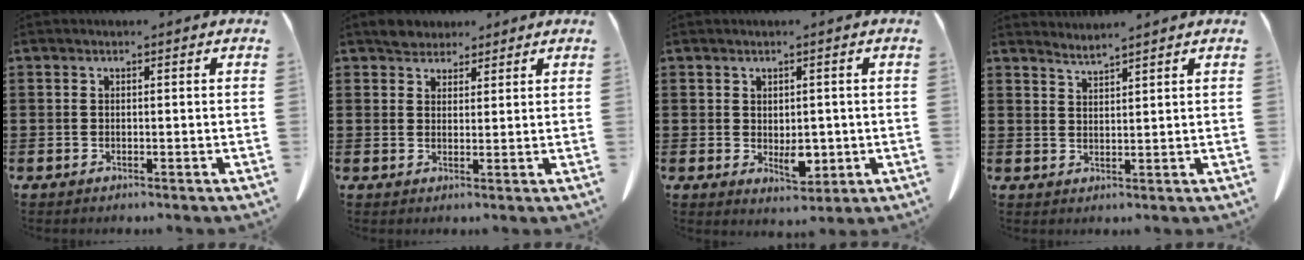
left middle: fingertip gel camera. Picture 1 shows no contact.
{"total": 3.2, "force": [2.9, 1.5, 0.3], "torque": [-0.007, 0.002, 0.053]}
{"total": 3.9, "force": [-0.1, 2.4, 3.1], "torque": [-0.039, -0.003, -0.002]}
{"total": 2.2, "force": [2.2, -0.5, 0.1], "torque": [-0.006, -0.007, 0.041]}